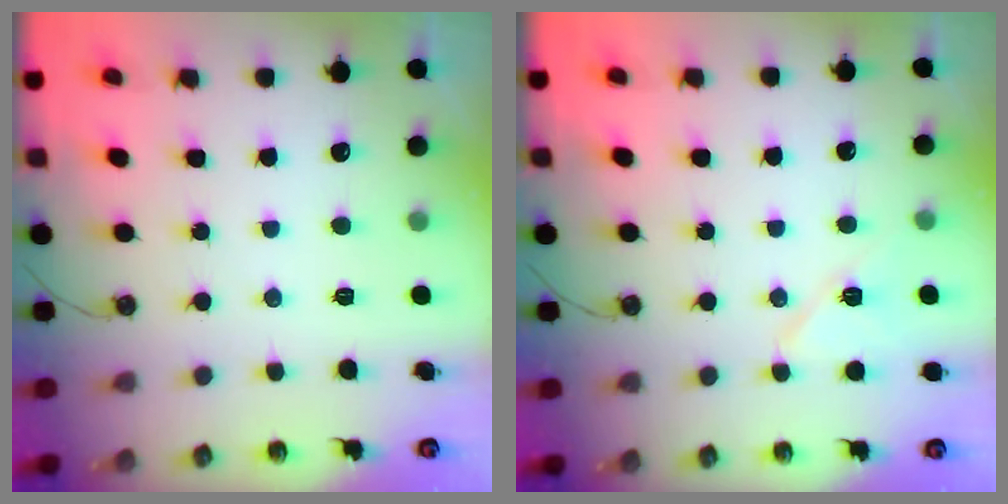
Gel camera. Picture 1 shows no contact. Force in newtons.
{"total": 7.8, "press": 7.8, "slide": 0.9}